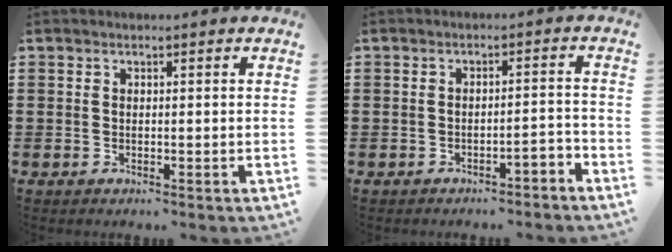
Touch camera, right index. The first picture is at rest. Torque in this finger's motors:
{"motor_torque": [0.33, 0.28, 0.03, 0.01]}